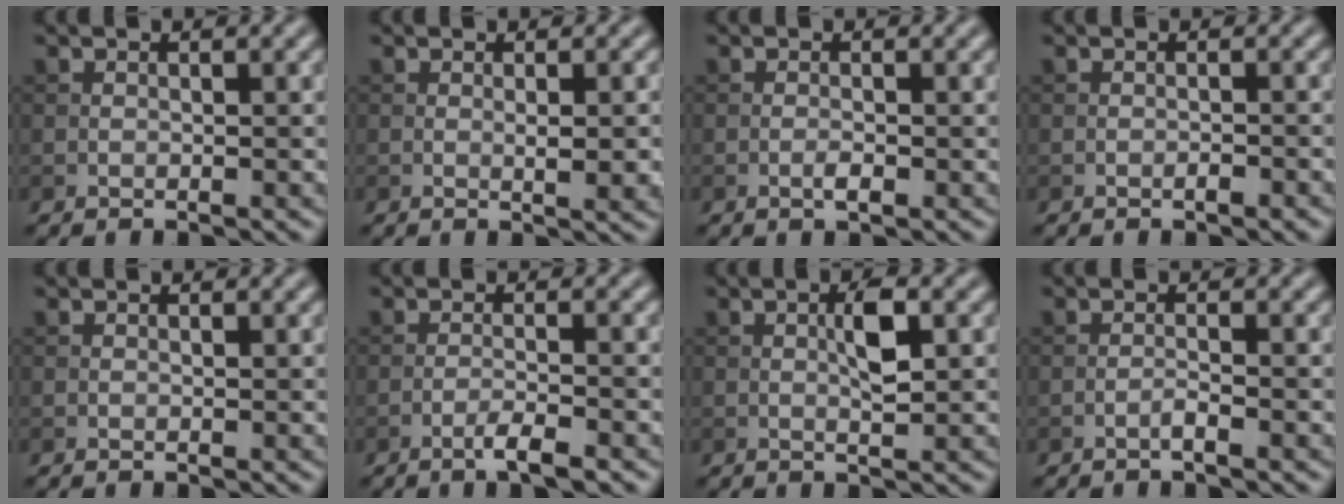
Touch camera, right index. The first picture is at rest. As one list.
[{"total": 2.8, "force": [-0.1, 0.6, 2.7], "torque": [-0.040, -0.004, 0.001]}, {"total": 1.1, "force": [-0.5, 0.2, 0.9], "torque": [-0.017, -0.001, -0.009]}, {"total": 0.9, "force": [-0.5, 0.2, 0.7], "torque": [-0.012, 0.001, -0.007]}, {"total": 0.0}, {"total": 2.5, "force": [-1.5, 0.4, 2.0], "torque": [-0.033, 0.006, -0.034]}, {"total": 2.8, "force": [0.5, 0.6, 2.7], "torque": [-0.053, 0.003, 0.006]}, {"total": 1.1, "force": [-0.6, 0.1, 0.9], "torque": [-0.015, 0.004, -0.015]}]